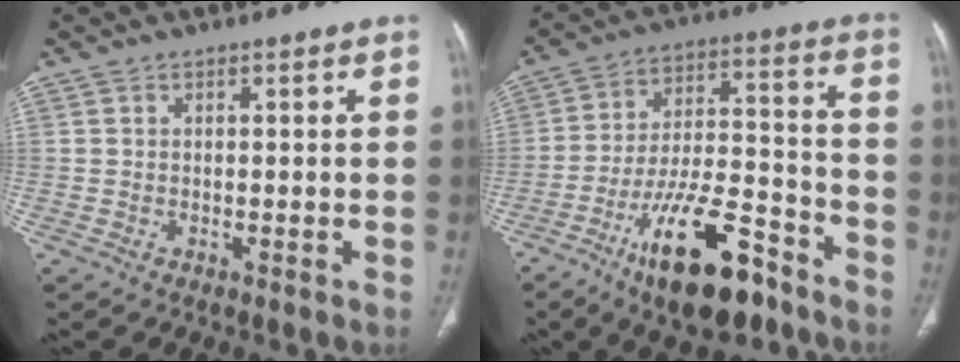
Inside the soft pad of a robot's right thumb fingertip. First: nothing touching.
{"total": 18.5, "force": [-11.3, 6.8, 13.0], "torque": [-0.209, 0.074, -0.186]}